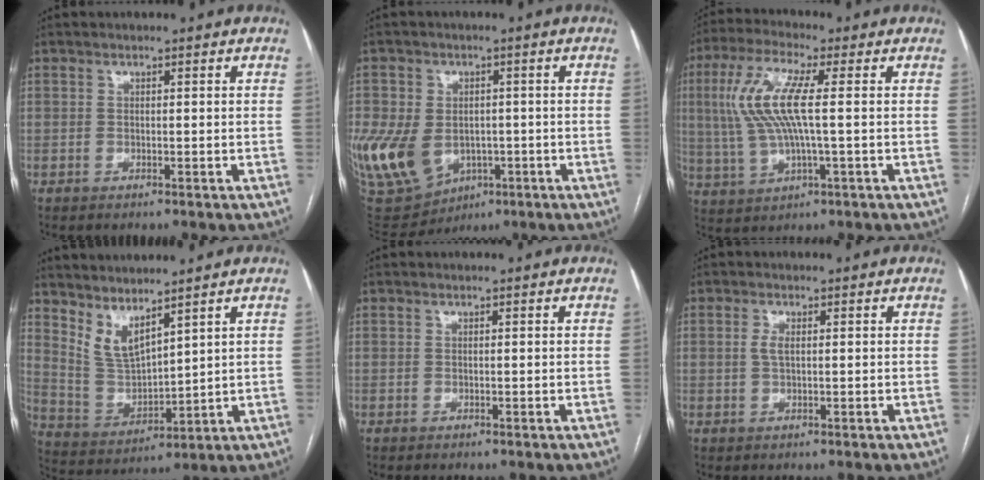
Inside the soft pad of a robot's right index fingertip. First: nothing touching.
{"total": 18.6, "force": [-4.9, 14.2, 11.0], "torque": [-0.272, -0.006, -0.055]}
{"total": 10.7, "force": [1.5, 1.8, 10.4], "torque": [-0.239, 0.014, 0.030]}
{"total": 7.3, "force": [5.7, 1.8, 4.1], "torque": [-0.096, -0.013, 0.135]}
{"total": 0.0}
{"total": 1.7, "force": [0.3, 0.6, 1.6], "torque": [-0.037, 0.000, 0.007]}